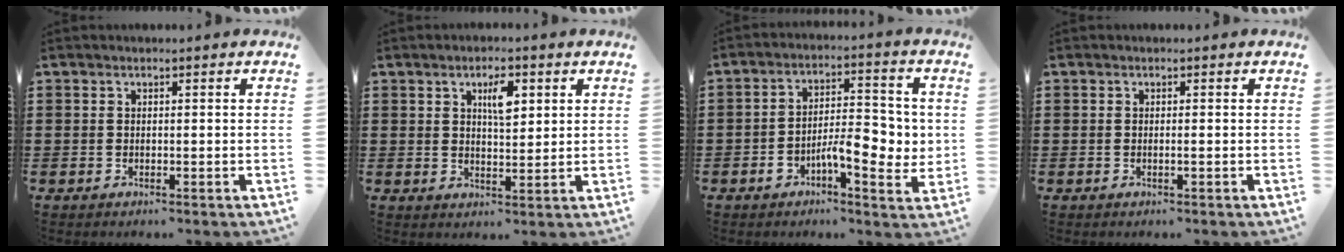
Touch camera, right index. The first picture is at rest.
{"total": 4.5, "force": [1.9, 1.7, 3.8], "torque": [-0.065, 0.003, 0.027]}
{"total": 8.2, "force": [-2.1, 3.6, 7.0], "torque": [-0.099, 0.003, -0.042]}
{"total": 0.5, "force": [-0.1, -0.1, 0.5], "torque": [-0.008, -0.003, -0.002]}